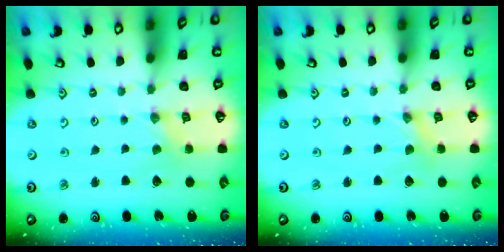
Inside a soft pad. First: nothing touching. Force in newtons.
{"total": 0.0}